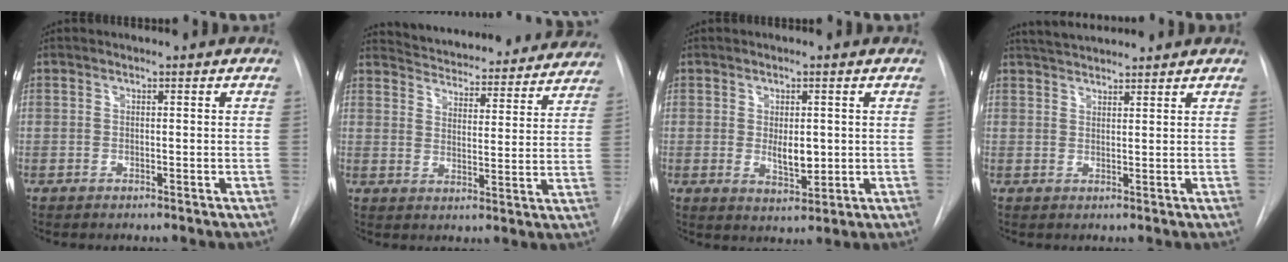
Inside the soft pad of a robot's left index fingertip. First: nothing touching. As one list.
[{"total": 24.5, "force": [23.0, 5.2, 6.5], "torque": [-0.102, -0.041, 0.284]}, {"total": 4.1, "force": [-0.6, 1.8, 3.6], "torque": [-0.059, -0.014, 0.001]}, {"total": 4.9, "force": [4.6, 0.5, 1.6], "torque": [-0.033, 0.031, 0.079]}]